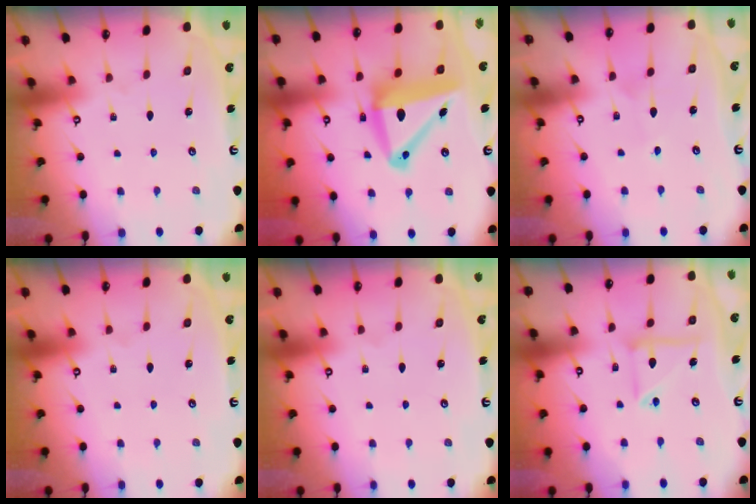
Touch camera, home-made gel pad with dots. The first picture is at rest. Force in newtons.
{"total": 14.0, "press": 13.6, "slide": 3.2}
{"total": 2.9, "press": 2.9, "slide": 0.4}
{"total": 0.0}
{"total": 0.0}
{"total": 10.3, "press": 10.2, "slide": 1.4}